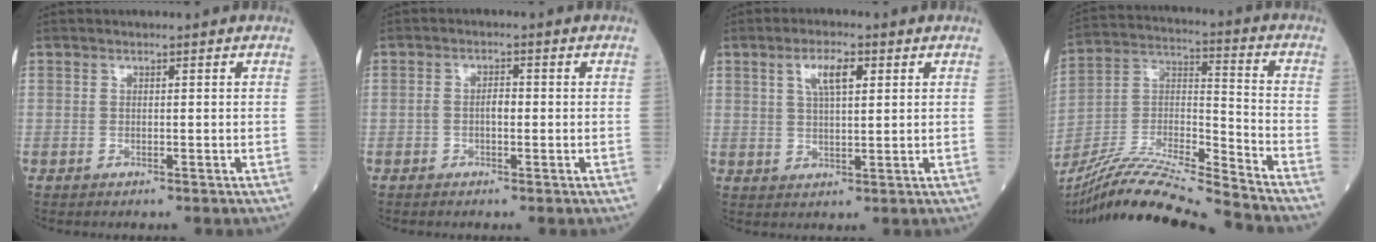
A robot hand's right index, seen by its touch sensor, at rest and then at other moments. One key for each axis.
{"total": 2.1, "fx": -0.4, "fy": 0.9, "fz": 1.8, "tx": -0.032, "ty": 0.007, "tz": -0.007}
{"total": 5.2, "fx": 2.2, "fy": 1.4, "fz": 4.5, "tx": -0.087, "ty": 0.008, "tz": 0.041}
{"total": 19.7, "fx": -18.2, "fy": -1.0, "fz": 7.6, "tx": -0.156, "ty": -0.003, "tz": -0.327}